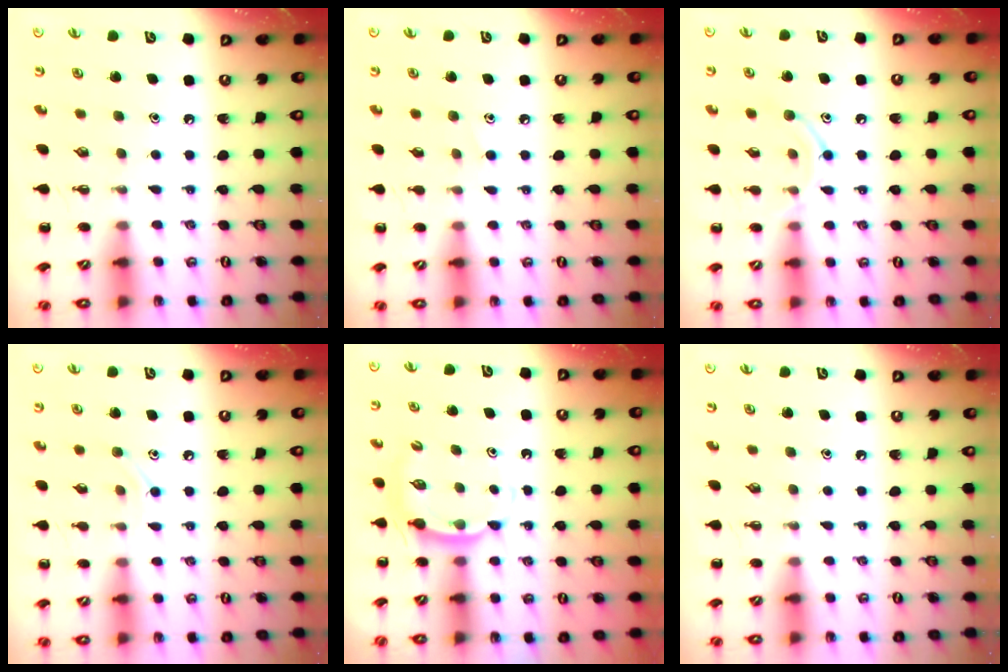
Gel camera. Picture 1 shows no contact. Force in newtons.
{"total": 5.4, "press": 5.0, "slide": 1.9}
{"total": 9.4, "press": 9.4, "slide": 1.2}
{"total": 6.3, "press": 6.1, "slide": 1.7}
{"total": 5.6, "press": 5.6, "slide": 0.2}
{"total": 0.0}